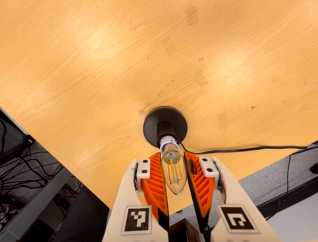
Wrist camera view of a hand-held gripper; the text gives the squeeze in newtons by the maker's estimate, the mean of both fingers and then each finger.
{"total": 14.5, "left": 15.6, "right": 13.4}